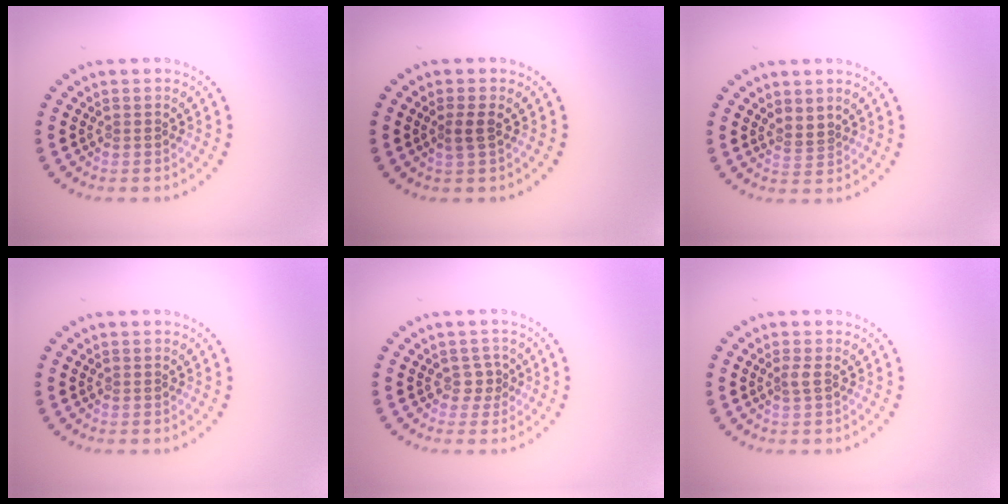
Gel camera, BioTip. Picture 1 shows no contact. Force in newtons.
{"total": 1.2, "press": 1.1, "slide": 0.6}
{"total": 1.6, "press": 1.3, "slide": 0.9}
{"total": 0.0}
{"total": 1.2, "press": 0.9, "slide": 0.8}
{"total": 1.0, "press": 0.7, "slide": 0.7}